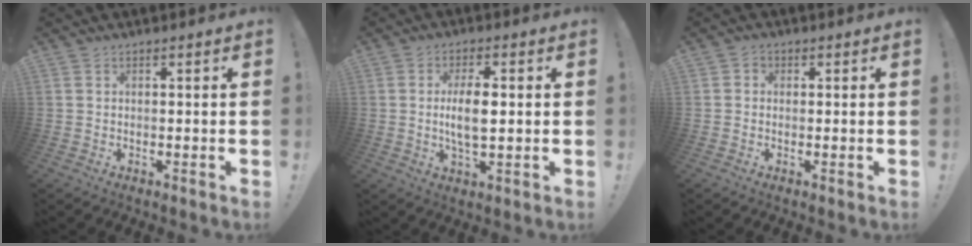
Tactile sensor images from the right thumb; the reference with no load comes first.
{"total": 8.3, "force": [0.3, 3.2, 7.7], "torque": [-0.143, -0.005, -0.003]}
{"total": 1.5, "force": [-0.4, 1.3, 0.7], "torque": [-0.012, 0.005, -0.009]}